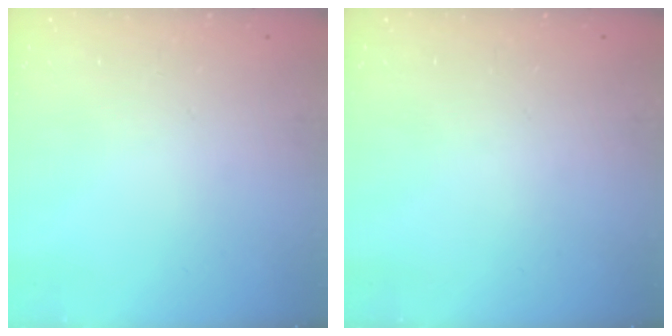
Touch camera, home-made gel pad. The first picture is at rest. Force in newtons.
{"total": 0.0}